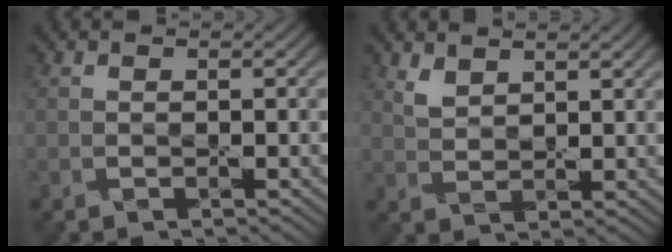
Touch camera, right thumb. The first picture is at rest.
{"total": 3.1, "force": [2.3, 1.5, 1.5], "torque": [-0.039, -0.005, 0.052]}